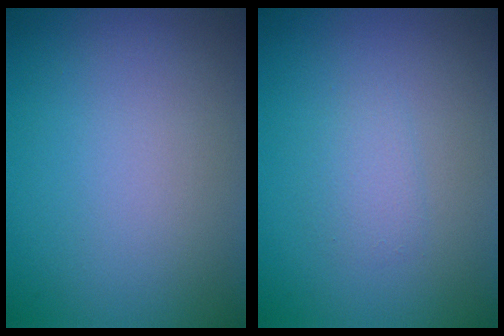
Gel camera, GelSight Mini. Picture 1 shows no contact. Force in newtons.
{"total": 1.3, "press": 1.3, "slide": 0.0}